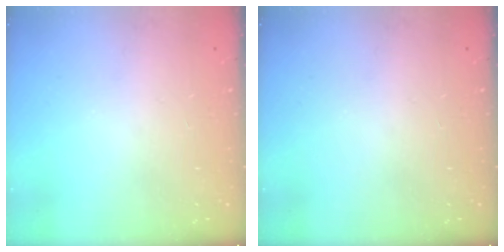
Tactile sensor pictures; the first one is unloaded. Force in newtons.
{"total": 0.0}